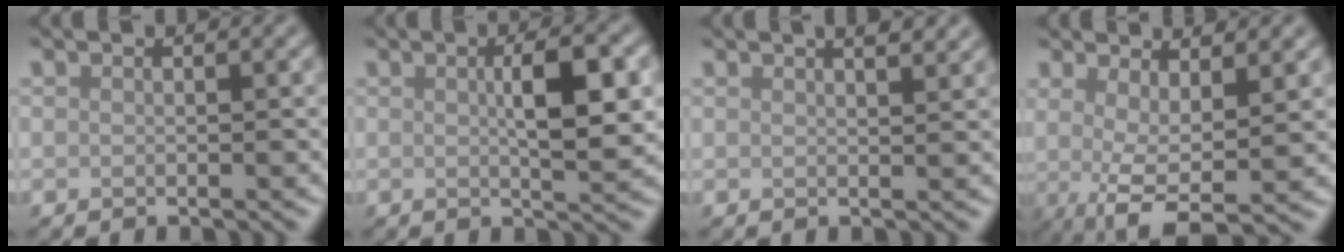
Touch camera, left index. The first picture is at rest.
{"total": 5.2, "force": [0.6, 1.1, 5.0], "torque": [-0.077, 0.005, 0.009]}
{"total": 2.8, "force": [1.9, 1.0, 1.8], "torque": [-0.002, 0.010, 0.003]}
{"total": 5.6, "force": [0.5, 1.7, 5.3], "torque": [-0.081, -0.008, 0.009]}